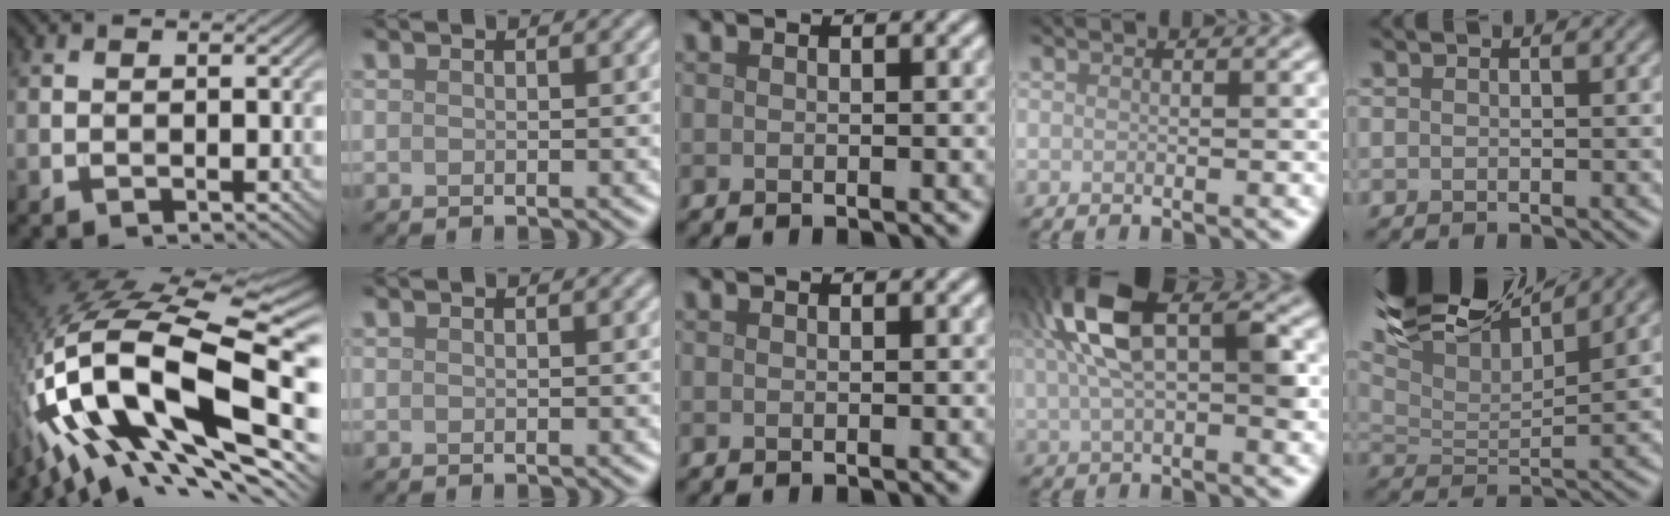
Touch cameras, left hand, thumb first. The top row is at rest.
{"thumb": {"total": 20.0, "force": [-4.7, 9.0, 17.2], "torque": [-0.343, 0.003, -0.099]}, "ring": {"total": 8.8, "force": [2.3, 4.3, 7.3], "torque": [-0.141, 0.017, 0.033]}, "little": {"total": 11.0, "force": [8.4, 3.0, 6.4], "torque": [-0.127, 0.014, 0.134]}}